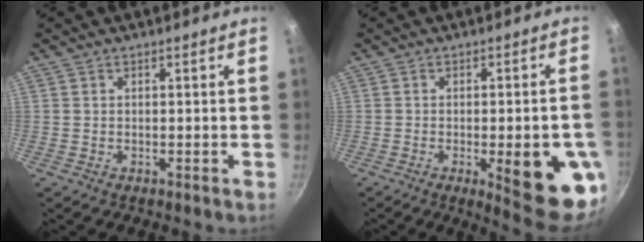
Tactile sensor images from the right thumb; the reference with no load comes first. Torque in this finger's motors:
{"motor_torque": [2.50, 2.33, 1.62, -0.48, 0.40]}